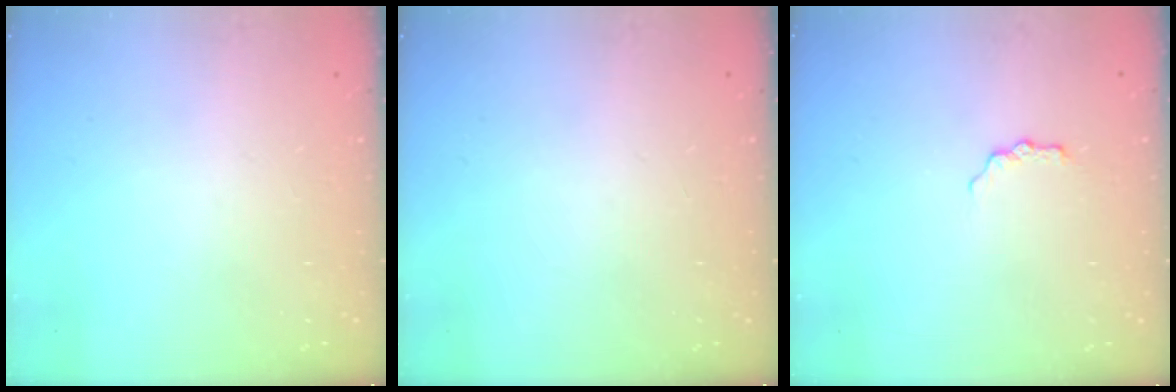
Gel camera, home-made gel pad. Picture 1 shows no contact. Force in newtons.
{"total": 0.0}
{"total": 3.7, "press": 3.7, "slide": 0.6}